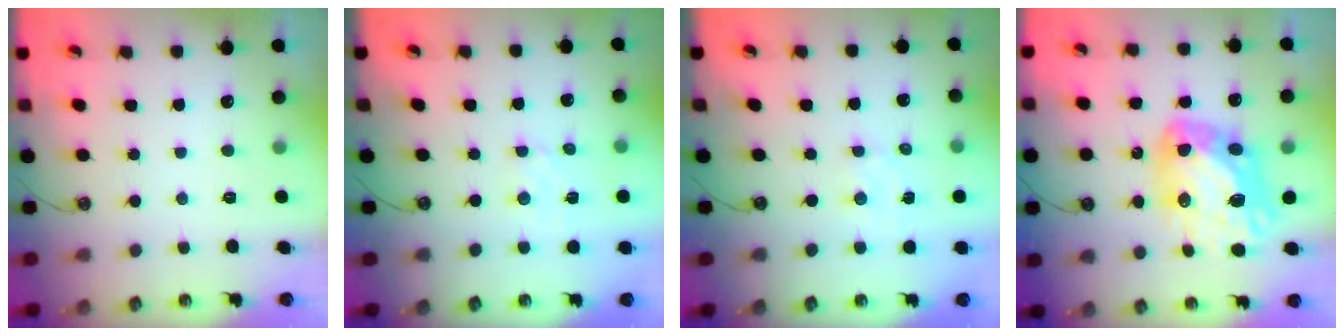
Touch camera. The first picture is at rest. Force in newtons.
{"total": 3.6, "press": 3.6, "slide": 0.4}
{"total": 2.6, "press": 2.6, "slide": 0.4}
{"total": 18.0, "press": 17.9, "slide": 1.8}